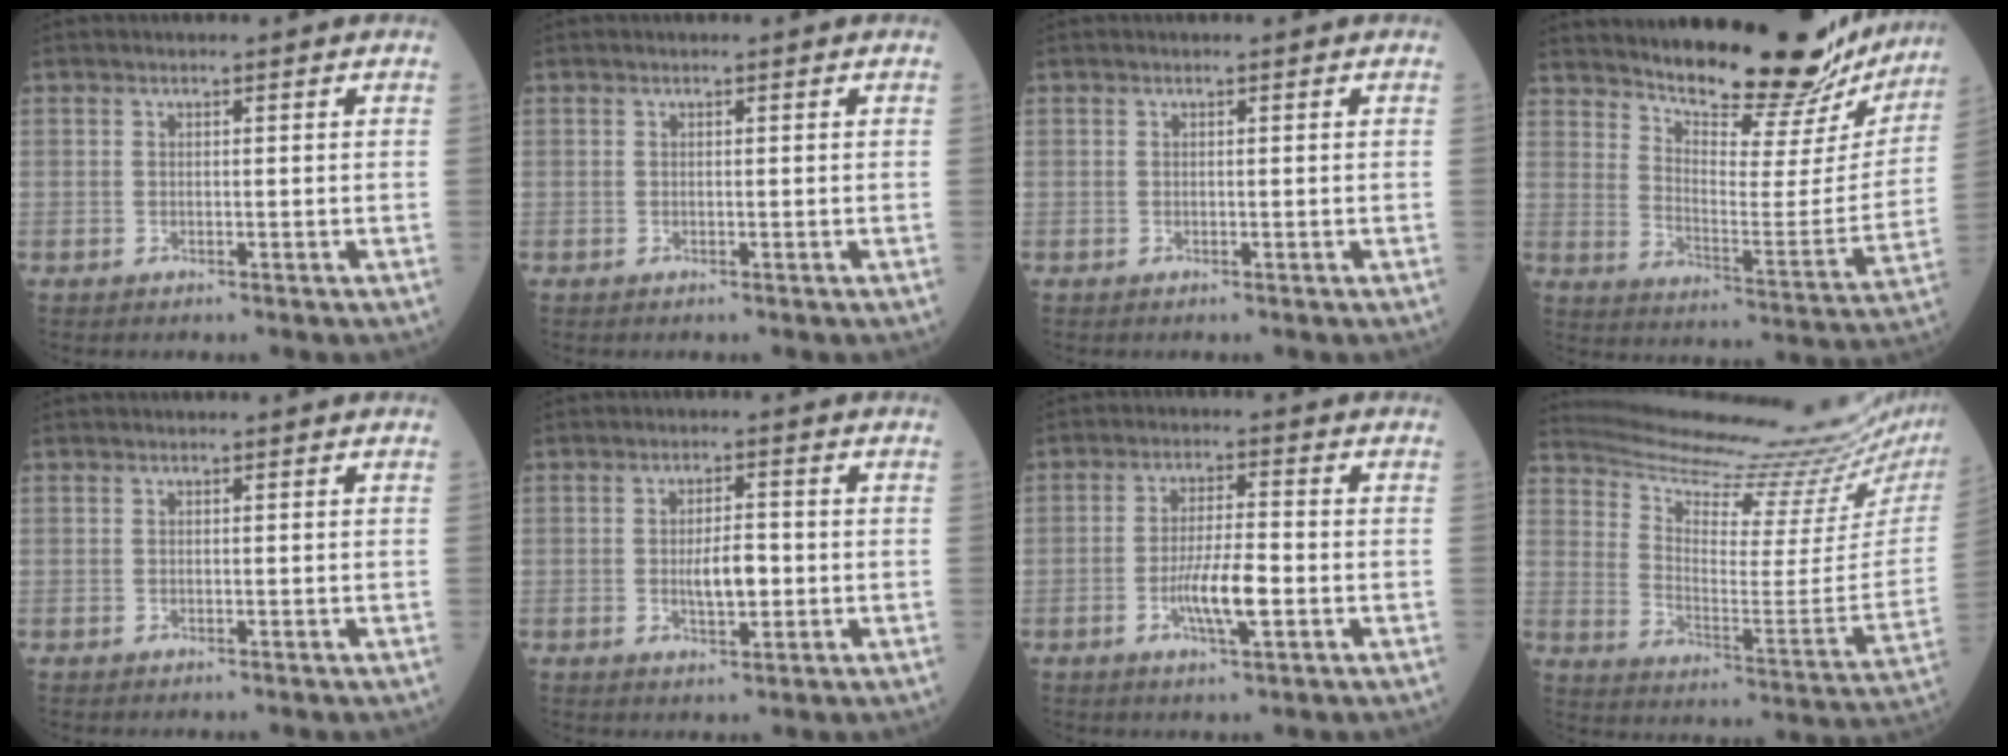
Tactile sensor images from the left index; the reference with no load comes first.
{"total": 0.0}
{"total": 0.0}
{"total": 22.8, "force": [20.7, 4.2, 8.6], "torque": [-0.129, -0.068, 0.277]}
{"total": 0.0}
{"total": 4.5, "force": [-0.5, 1.6, 4.2], "torque": [-0.076, -0.001, -0.008]}
{"total": 6.3, "force": [-1.8, 1.0, 6.0], "torque": [-0.118, -0.006, -0.032]}
{"total": 21.7, "force": [20.5, 0.3, 7.3], "torque": [-0.129, -0.101, 0.279]}